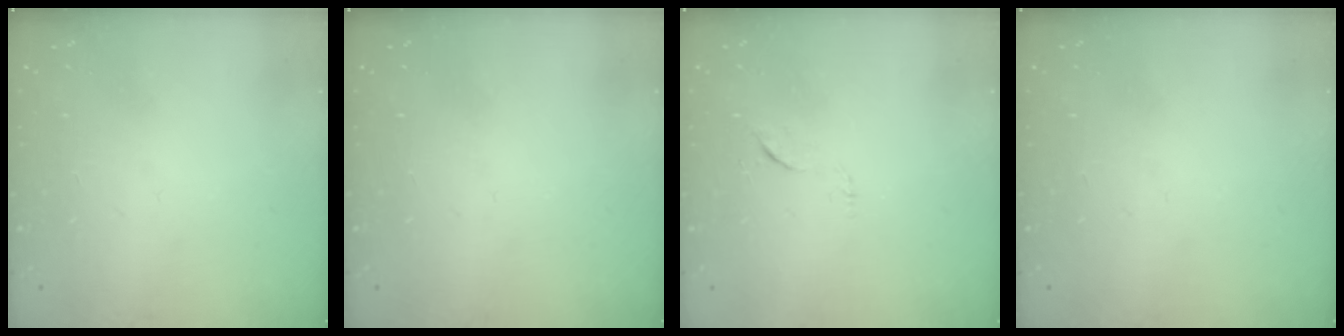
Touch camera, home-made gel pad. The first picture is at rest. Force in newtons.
{"total": 0.0}
{"total": 4.6, "press": 4.5, "slide": 0.5}
{"total": 0.0}